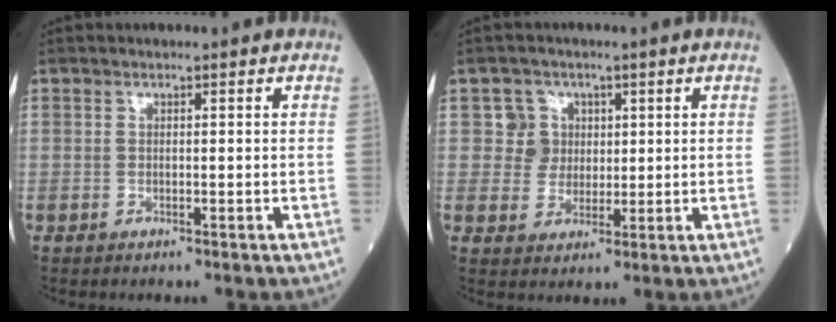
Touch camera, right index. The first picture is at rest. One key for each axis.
{"total": 4.4, "fx": 1.3, "fy": 4.2, "fz": 0.1, "tx": 0.004, "ty": 0.008, "tz": 0.022}